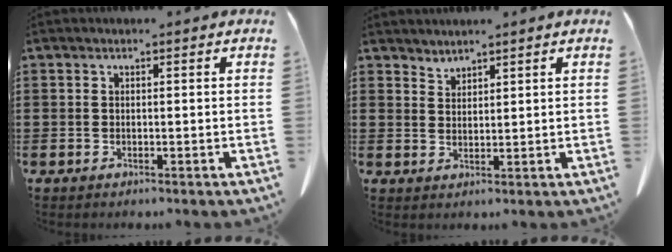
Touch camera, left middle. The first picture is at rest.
{"total": 2.0, "force": [2.0, 0.2, -0.2], "torque": [-0.001, -0.004, 0.040]}